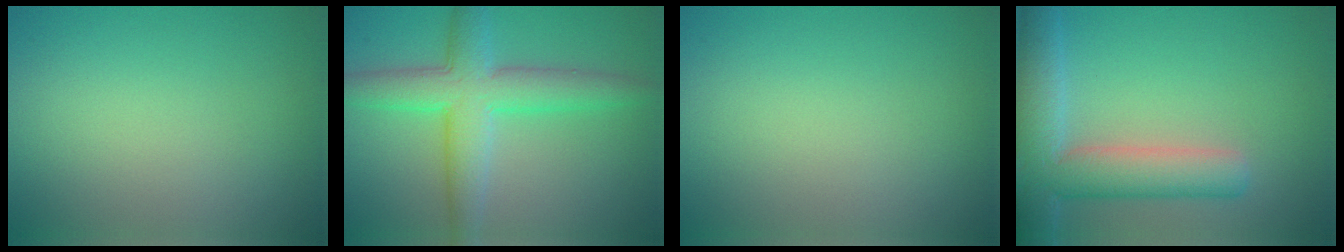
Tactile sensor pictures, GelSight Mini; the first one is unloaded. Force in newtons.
{"total": 6.1, "press": 6.1, "slide": 0.1}
{"total": 0.0}
{"total": 7.3, "press": 7.2, "slide": 0.8}